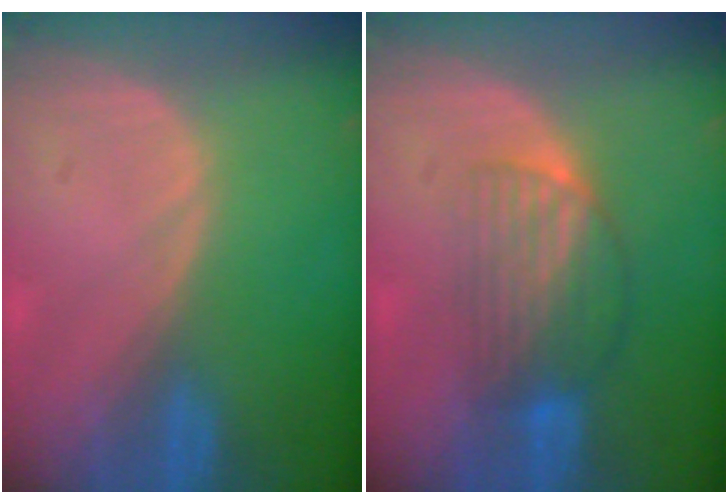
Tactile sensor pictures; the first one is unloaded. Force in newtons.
{"total": 6.6, "press": 5.8, "slide": 3.3}